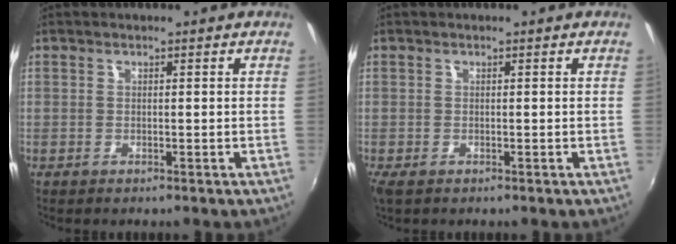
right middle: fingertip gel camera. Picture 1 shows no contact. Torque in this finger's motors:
{"motor_torque": [0.41, -0.35, 0.16, 0.04]}